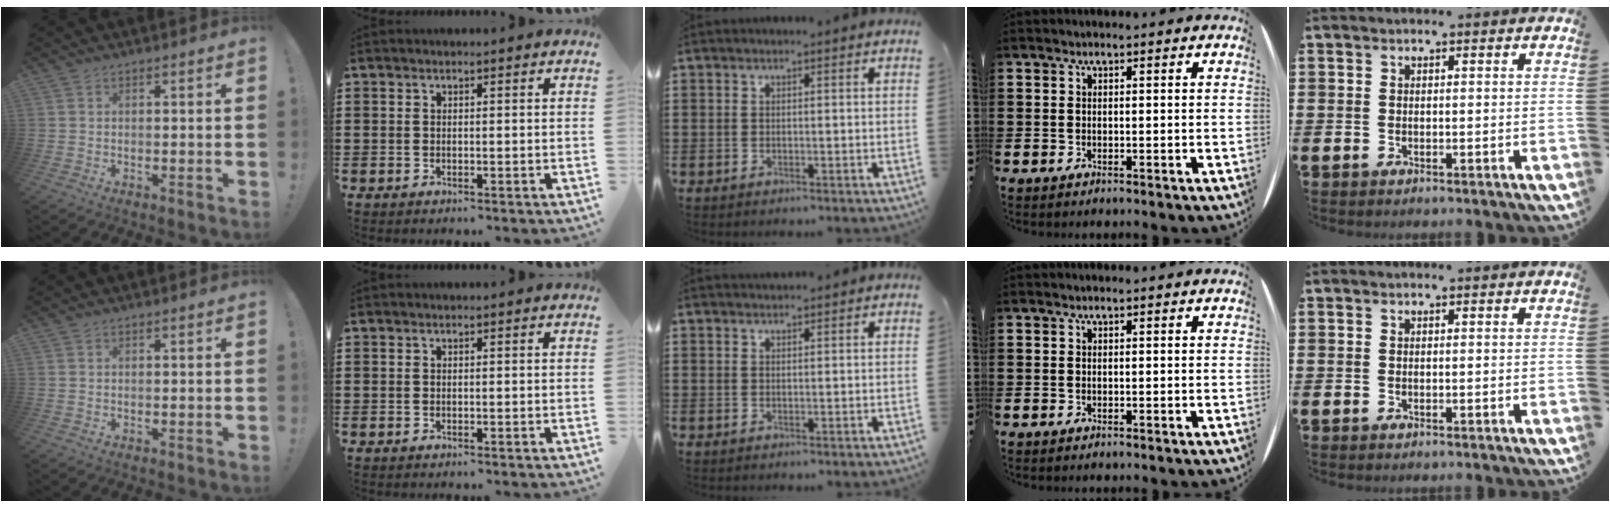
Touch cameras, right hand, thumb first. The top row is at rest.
{}